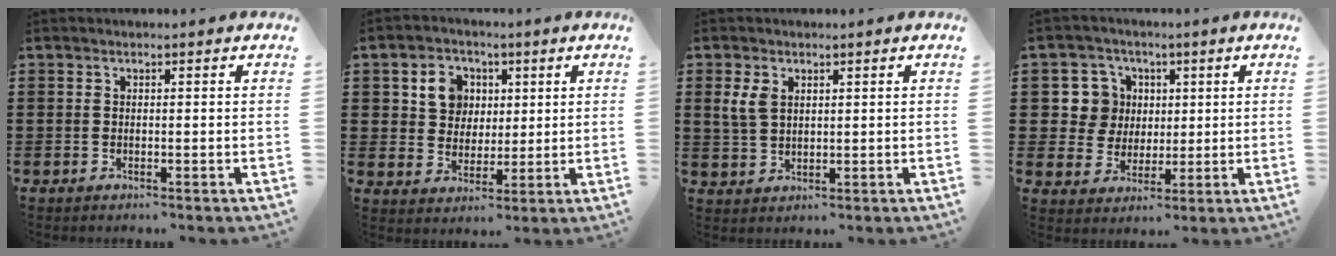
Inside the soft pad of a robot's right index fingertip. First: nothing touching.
{"total": 6.3, "force": [2.2, 5.6, 2.0], "torque": [-0.052, 0.013, 0.035]}
{"total": 3.6, "force": [1.6, 2.3, 2.2], "torque": [-0.052, 0.009, 0.029]}
{"total": 7.0, "force": [1.7, 6.7, 1.1], "torque": [-0.049, 0.013, 0.034]}